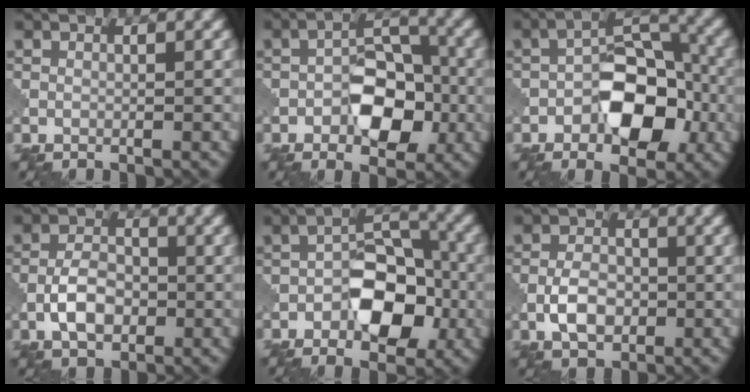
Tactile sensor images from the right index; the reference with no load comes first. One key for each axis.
{"total": 5.6, "fx": -1.4, "fy": 3.3, "fz": 4.3, "tx": -0.056, "ty": 0.008, "tz": -0.018}
{"total": 7.2, "fx": -2.1, "fy": 4.1, "fz": 5.6, "tx": -0.072, "ty": 0.015, "tz": -0.034}
{"total": 3.7, "fx": -0.9, "fy": 2.4, "fz": 2.7, "tx": -0.051, "ty": 0.005, "tz": -0.017}
{"total": 6.4, "fx": -1.7, "fy": 3.7, "fz": 5.0, "tx": -0.066, "ty": 0.011, "tz": -0.024}
{"total": 3.4, "fx": -0.7, "fy": 2.3, "fz": 2.4, "tx": -0.046, "ty": 0.003, "tz": -0.014}